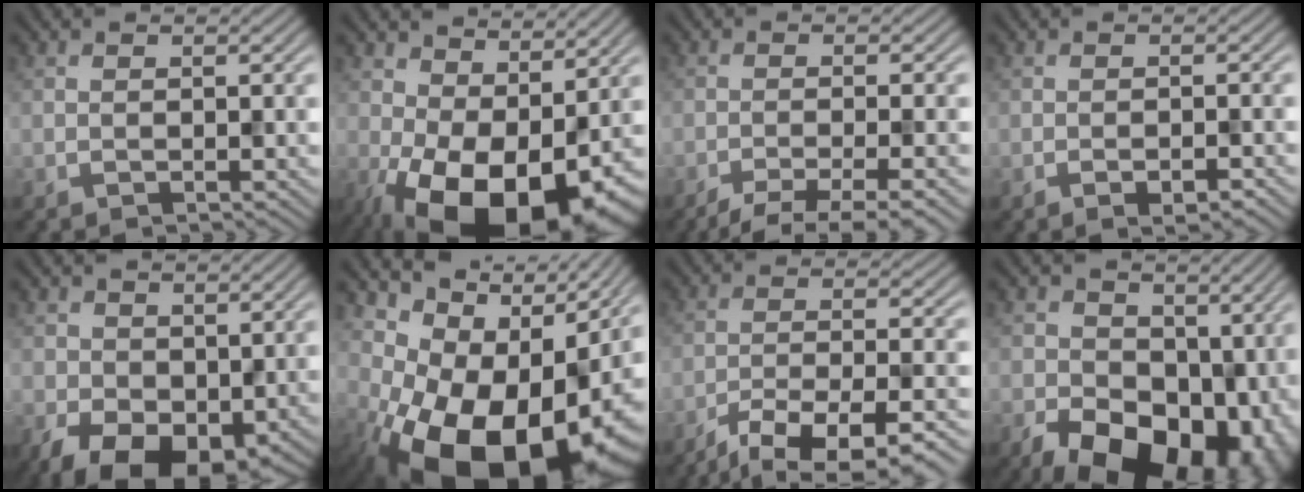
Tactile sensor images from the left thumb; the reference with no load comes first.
{"total": 15.2, "force": [-2.4, 8.6, 12.3], "torque": [-0.203, -0.027, -0.025]}
{"total": 5.8, "force": [-4.1, 1.1, 4.0], "torque": [-0.052, 0.003, -0.073]}
{"total": 2.5, "force": [-1.5, 0.6, 1.9], "torque": [-0.030, 0.003, -0.024]}
{"total": 8.8, "force": [-1.0, 6.1, 6.2], "torque": [-0.118, -0.028, -0.009]}
{"total": 19.1, "force": [-3.9, 11.8, 14.6], "torque": [-0.205, -0.032, -0.051]}
{"total": 10.9, "force": [-8.5, 2.2, 6.4], "torque": [-0.108, -0.009, -0.126]}
{"total": 16.4, "force": [-3.6, 11.1, 11.5], "torque": [-0.171, -0.043, -0.043]}